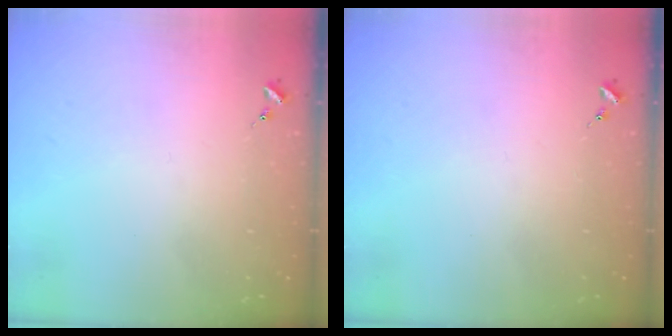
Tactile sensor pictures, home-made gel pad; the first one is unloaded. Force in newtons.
{"total": 0.0}